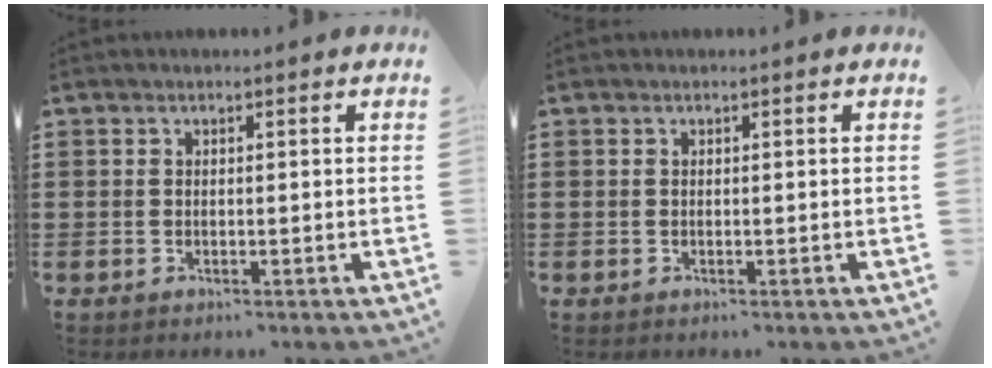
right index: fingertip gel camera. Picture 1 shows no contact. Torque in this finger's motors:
{"motor_torque": [0.00, 0.00, 0.00, 0.00]}